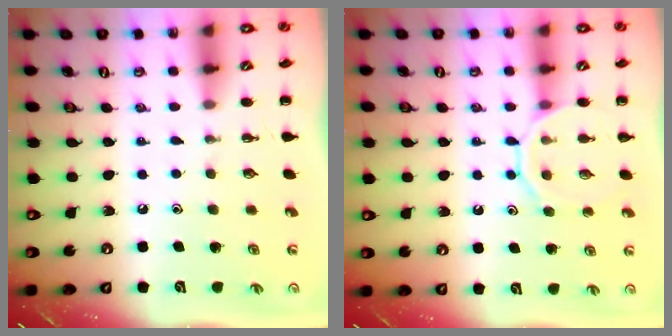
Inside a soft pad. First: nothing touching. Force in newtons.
{"total": 11.6, "press": 11.6, "slide": 1.3}